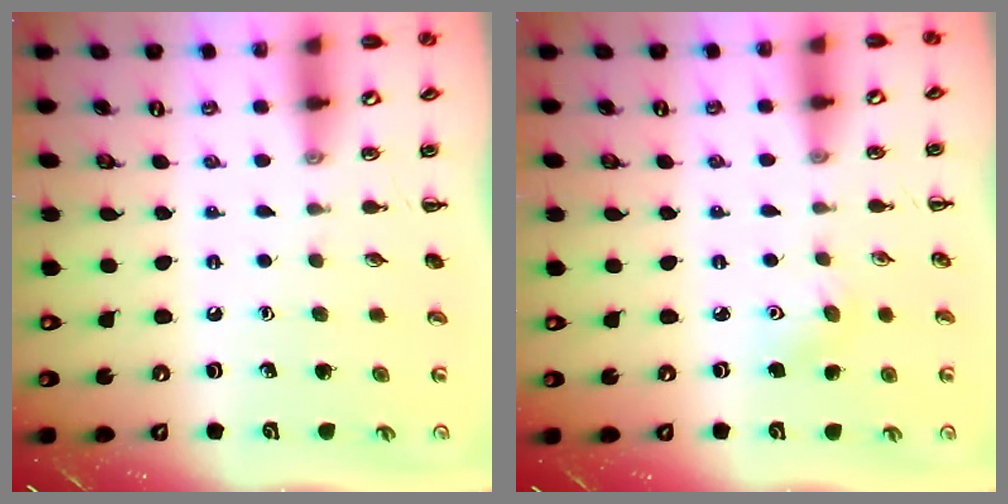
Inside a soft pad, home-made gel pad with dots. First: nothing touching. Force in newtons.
{"total": 4.9, "press": 4.7, "slide": 1.4}